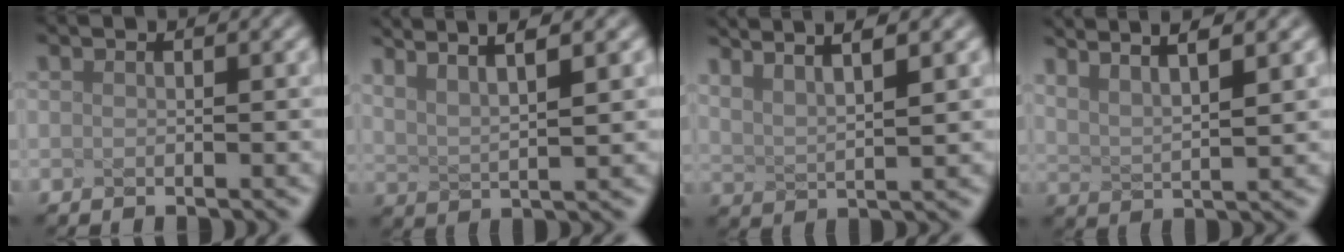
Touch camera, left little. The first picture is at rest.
{"total": 4.2, "force": [2.6, 0.0, 3.2], "torque": [-0.087, 0.013, 0.064]}
{"total": 4.3, "force": [2.9, 0.2, 3.2], "torque": [-0.082, 0.019, 0.060]}
{"total": 4.4, "force": [3.1, 0.1, 3.1], "torque": [-0.081, 0.017, 0.064]}